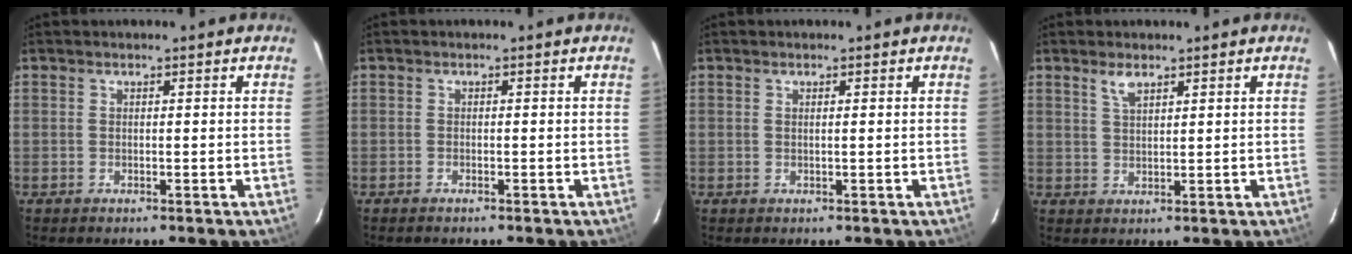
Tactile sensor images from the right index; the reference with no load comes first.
{"total": 0.8, "force": [-0.7, 0.2, 0.3], "torque": [-0.008, 0.000, -0.016]}
{"total": 0.5, "force": [0.1, -0.2, 0.5], "torque": [-0.010, 0.000, 0.002]}
{"total": 2.7, "force": [1.8, 0.9, 1.7], "torque": [-0.032, 0.002, 0.036]}